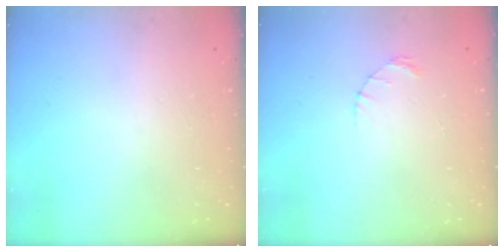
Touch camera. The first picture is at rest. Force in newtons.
{"total": 1.4, "press": 1.4, "slide": 0.2}